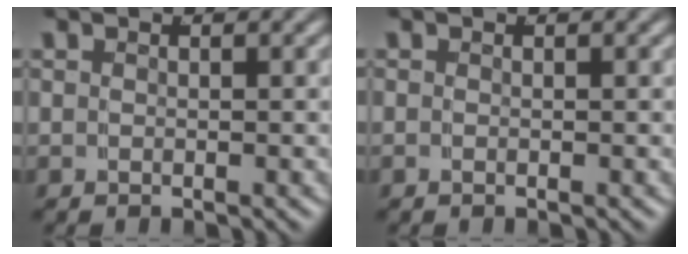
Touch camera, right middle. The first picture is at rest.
{"total": 0.0}